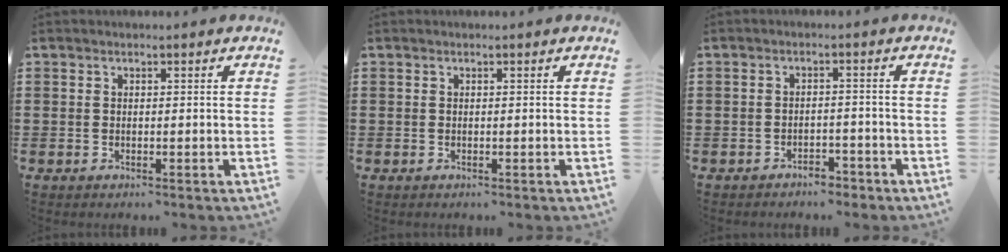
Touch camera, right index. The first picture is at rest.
{"total": 0.0}
{"total": 2.4, "force": [-2.3, 0.6, 0.2], "torque": [-0.011, 0.001, -0.049]}